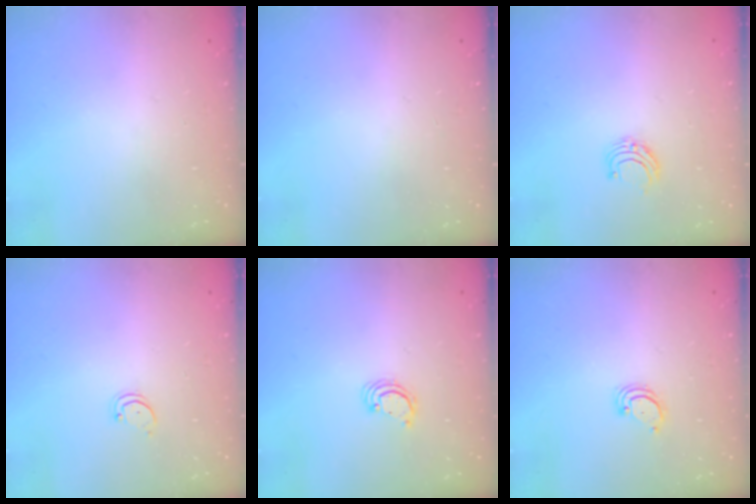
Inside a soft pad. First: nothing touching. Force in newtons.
{"total": 0.0}
{"total": 5.0, "press": 5.0, "slide": 0.5}
{"total": 1.5, "press": 1.5, "slide": 0.1}
{"total": 2.2, "press": 2.2, "slide": 0.2}
{"total": 2.3, "press": 2.3, "slide": 0.2}